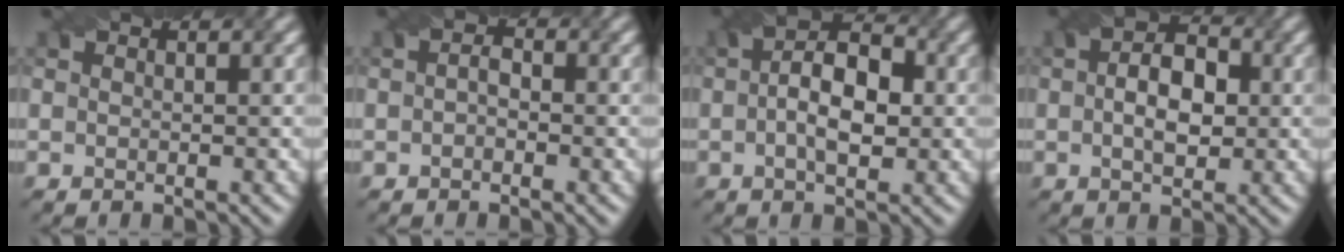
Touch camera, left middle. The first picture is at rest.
{"total": 1.1, "force": [-0.7, 0.8, 0.3], "torque": [0.007, 0.002, -0.009]}
{"total": 5.2, "force": [-0.6, 2.9, 4.3], "torque": [-0.058, 0.013, -0.001]}
{"total": 4.3, "force": [-0.4, 2.8, 3.3], "torque": [-0.041, 0.010, 0.003]}